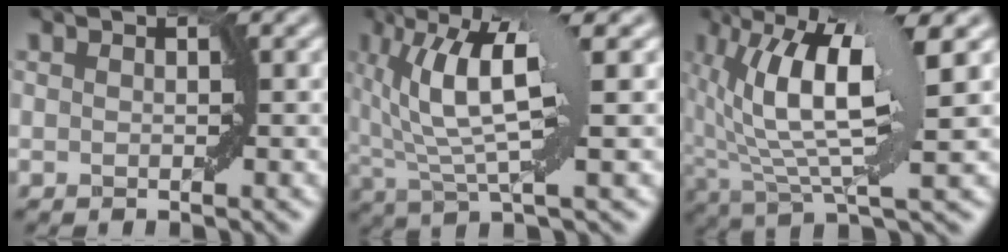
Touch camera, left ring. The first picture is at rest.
{"total": 7.6, "force": [2.4, 1.8, 7.0], "torque": [-0.139, 0.006, 0.046]}
{"total": 9.8, "force": [2.9, 2.7, 9.0], "torque": [-0.173, 0.006, 0.054]}